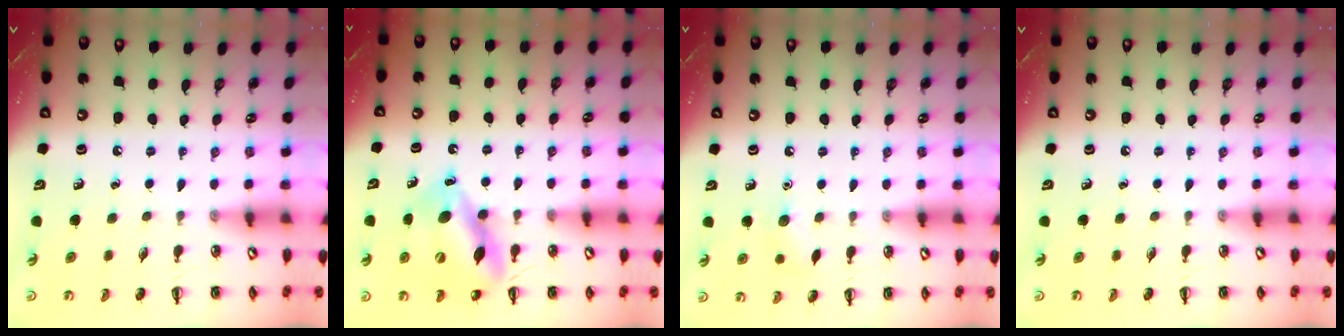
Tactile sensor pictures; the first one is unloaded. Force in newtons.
{"total": 12.7, "press": 12.3, "slide": 3.2}
{"total": 6.7, "press": 6.4, "slide": 1.8}
{"total": 0.0}